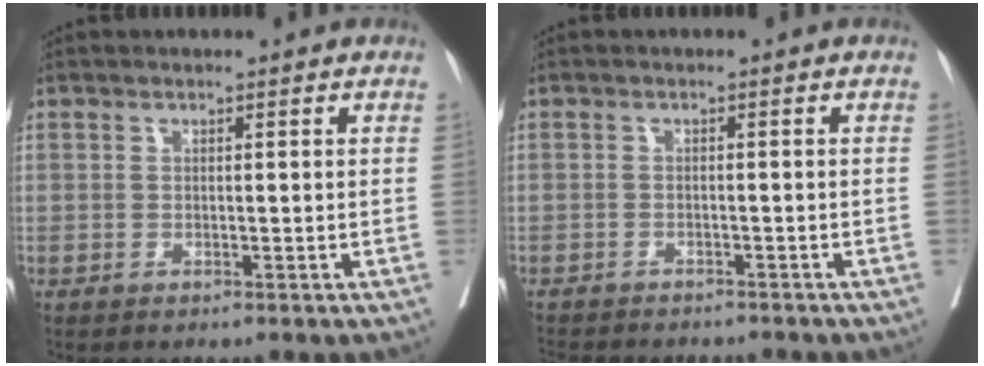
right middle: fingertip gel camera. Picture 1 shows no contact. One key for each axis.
{"total": 9.8, "fx": -8.9, "fy": 2.3, "fz": 3.4, "tx": -0.058, "ty": -0.009, "tz": -0.114}